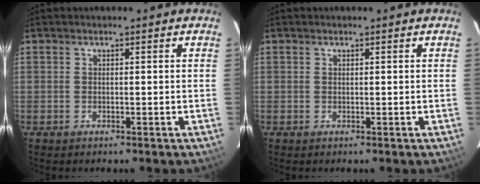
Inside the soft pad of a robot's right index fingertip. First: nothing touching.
{"total": 0.0}